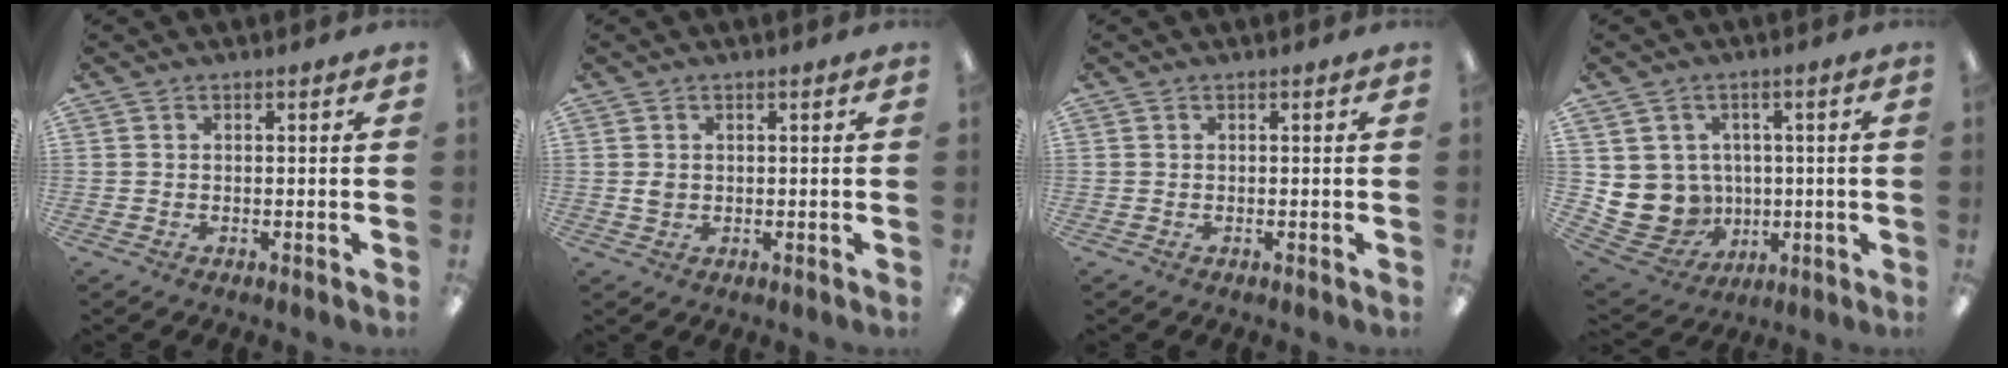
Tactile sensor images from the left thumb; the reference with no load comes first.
{"total": 1.5, "force": [0.2, 1.3, 0.5], "torque": [-0.014, 0.004, 0.003]}
{"total": 0.0}
{"total": 8.4, "force": [-0.2, 8.3, 1.0], "torque": [-0.060, -0.013, 0.008]}